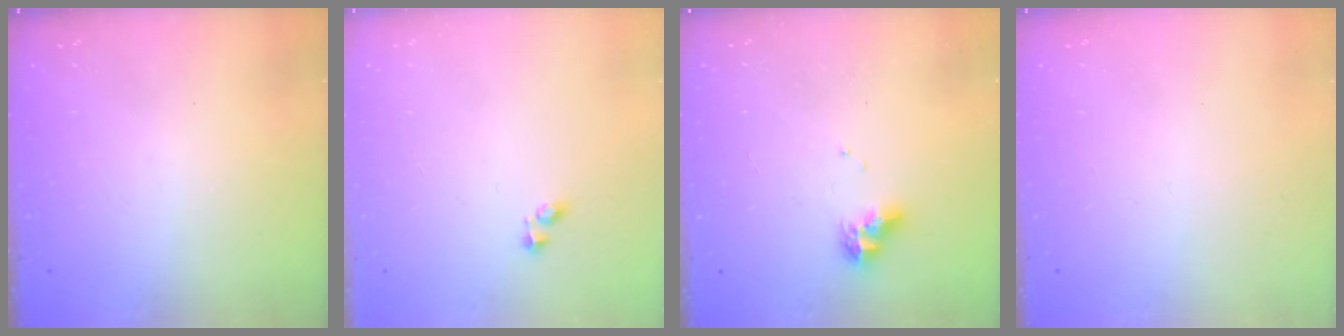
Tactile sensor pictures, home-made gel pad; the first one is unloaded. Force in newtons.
{"total": 1.9, "press": 1.9, "slide": 0.5}
{"total": 8.3, "press": 8.3, "slide": 1.1}
{"total": 0.0}